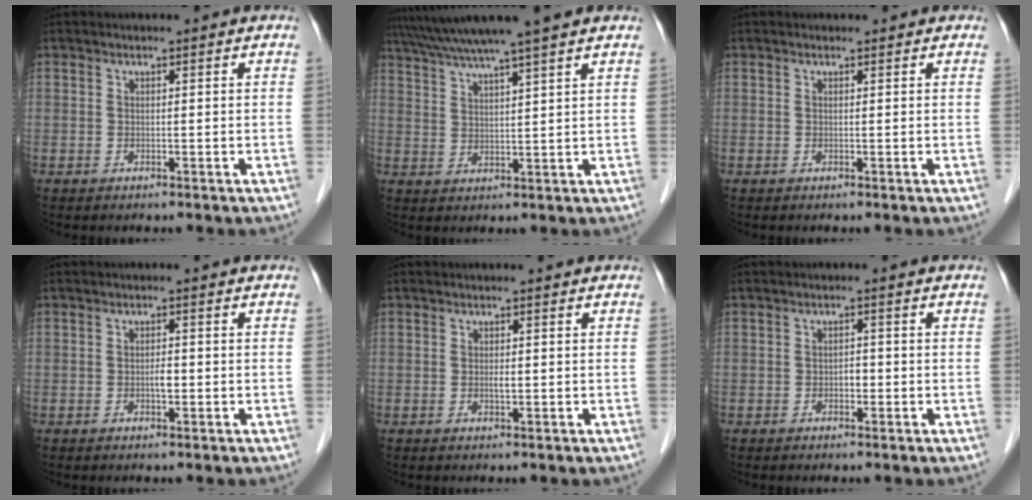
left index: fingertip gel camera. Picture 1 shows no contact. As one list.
[{"total": 10.6, "force": [9.0, -1.6, 5.4], "torque": [-0.099, 0.024, 0.139]}, {"total": 0.8, "force": [0.7, 0.4, 0.1], "torque": [-0.009, 0.007, 0.006]}, {"total": 1.4, "force": [-0.5, 0.5, 1.2], "torque": [-0.024, -0.001, -0.010]}, {"total": 0.8, "force": [-0.2, 0.3, 0.7], "torque": [-0.016, -0.004, -0.003]}, {"total": 1.4, "force": [-0.6, 0.8, 0.9], "torque": [-0.013, 0.002, -0.012]}]